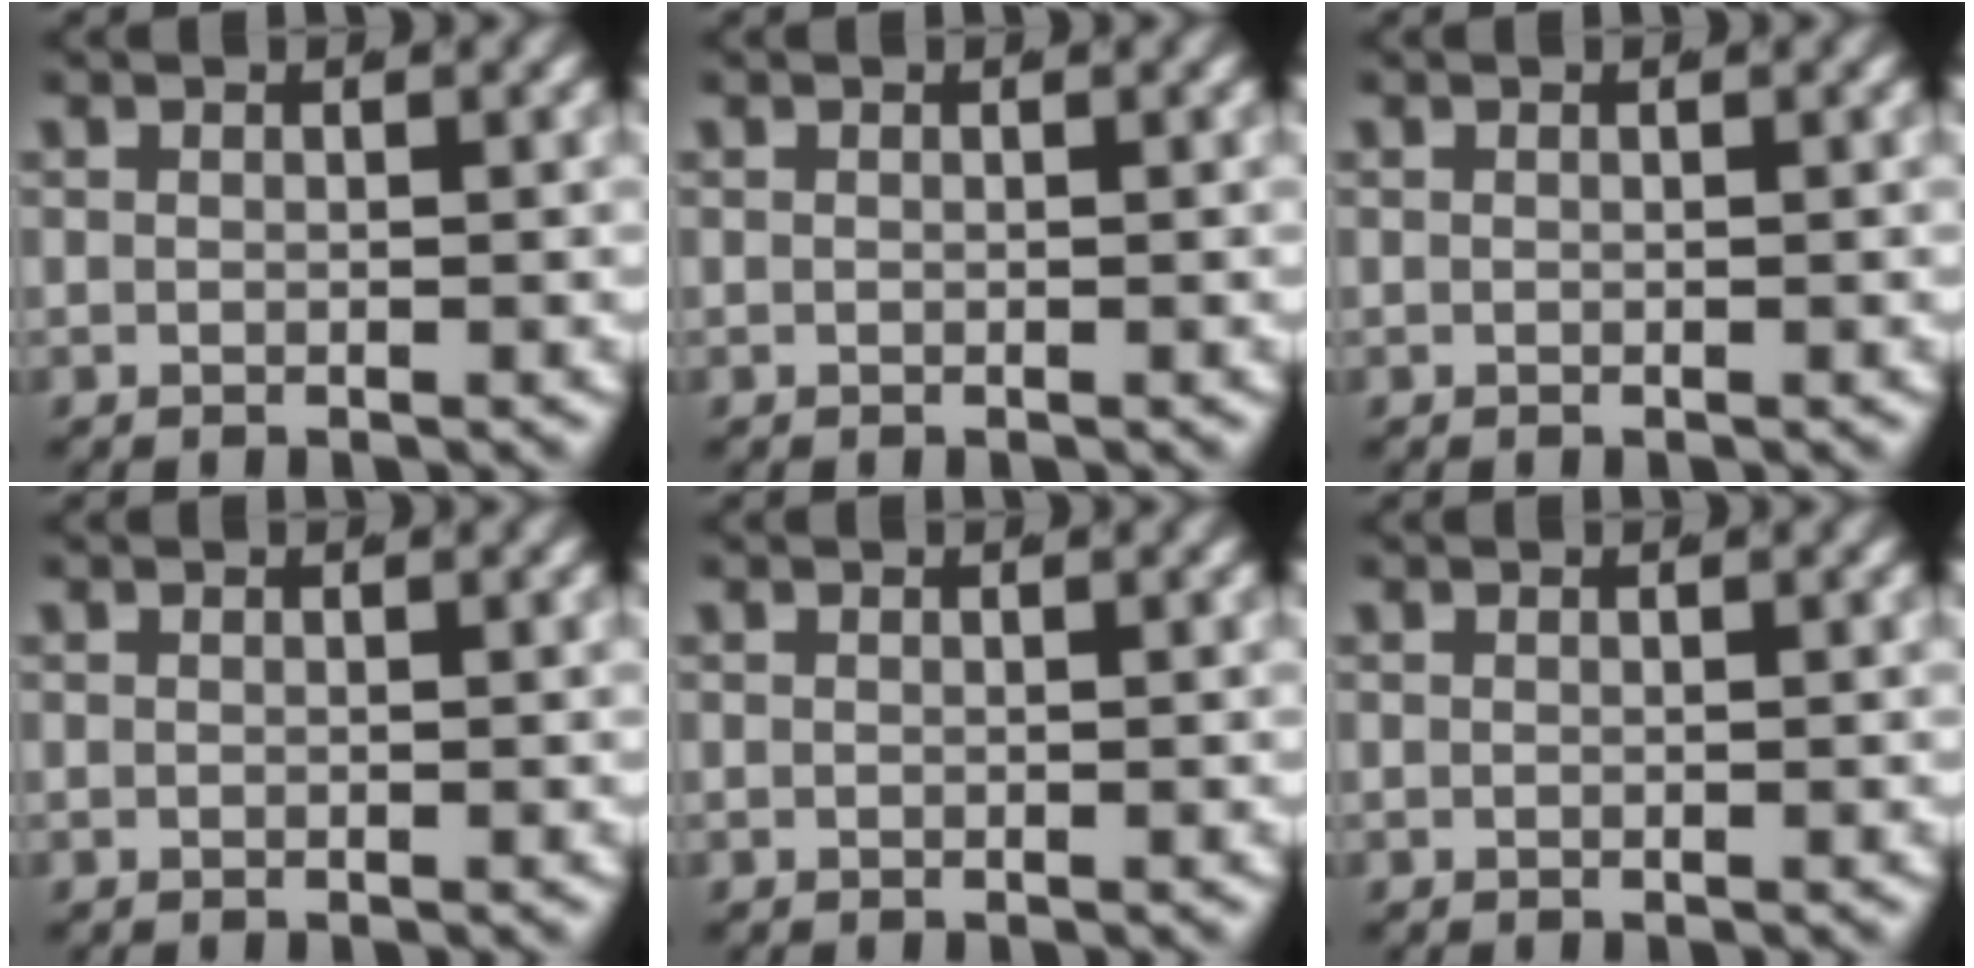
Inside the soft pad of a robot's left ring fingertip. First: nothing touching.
{"total": 0.0}
{"total": 0.0}
{"total": 0.0}
{"total": 0.0}
{"total": 0.0}